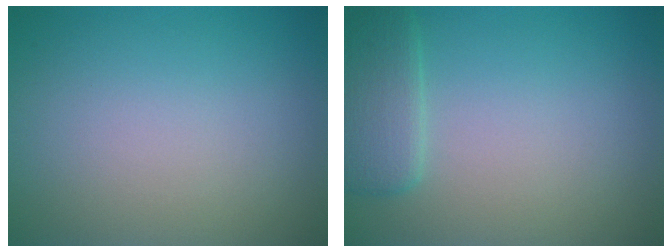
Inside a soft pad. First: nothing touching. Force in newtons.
{"total": 2.9, "press": 2.8, "slide": 0.2}